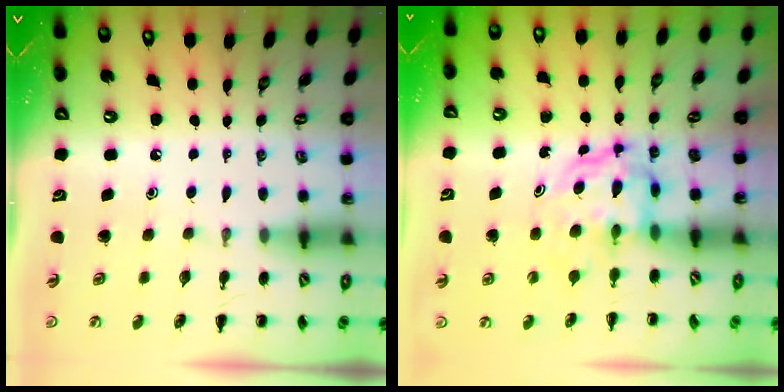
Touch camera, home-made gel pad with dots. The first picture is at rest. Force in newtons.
{"total": 4.0, "press": 3.9, "slide": 0.4}